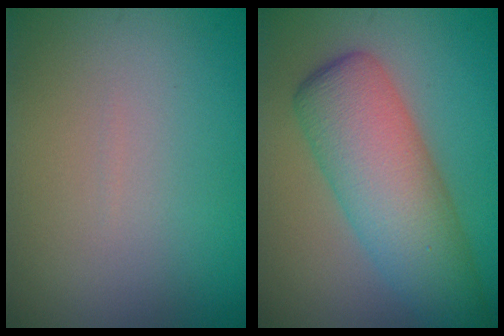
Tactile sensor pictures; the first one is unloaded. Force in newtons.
{"total": 7.6, "press": 7.6, "slide": 0.2}